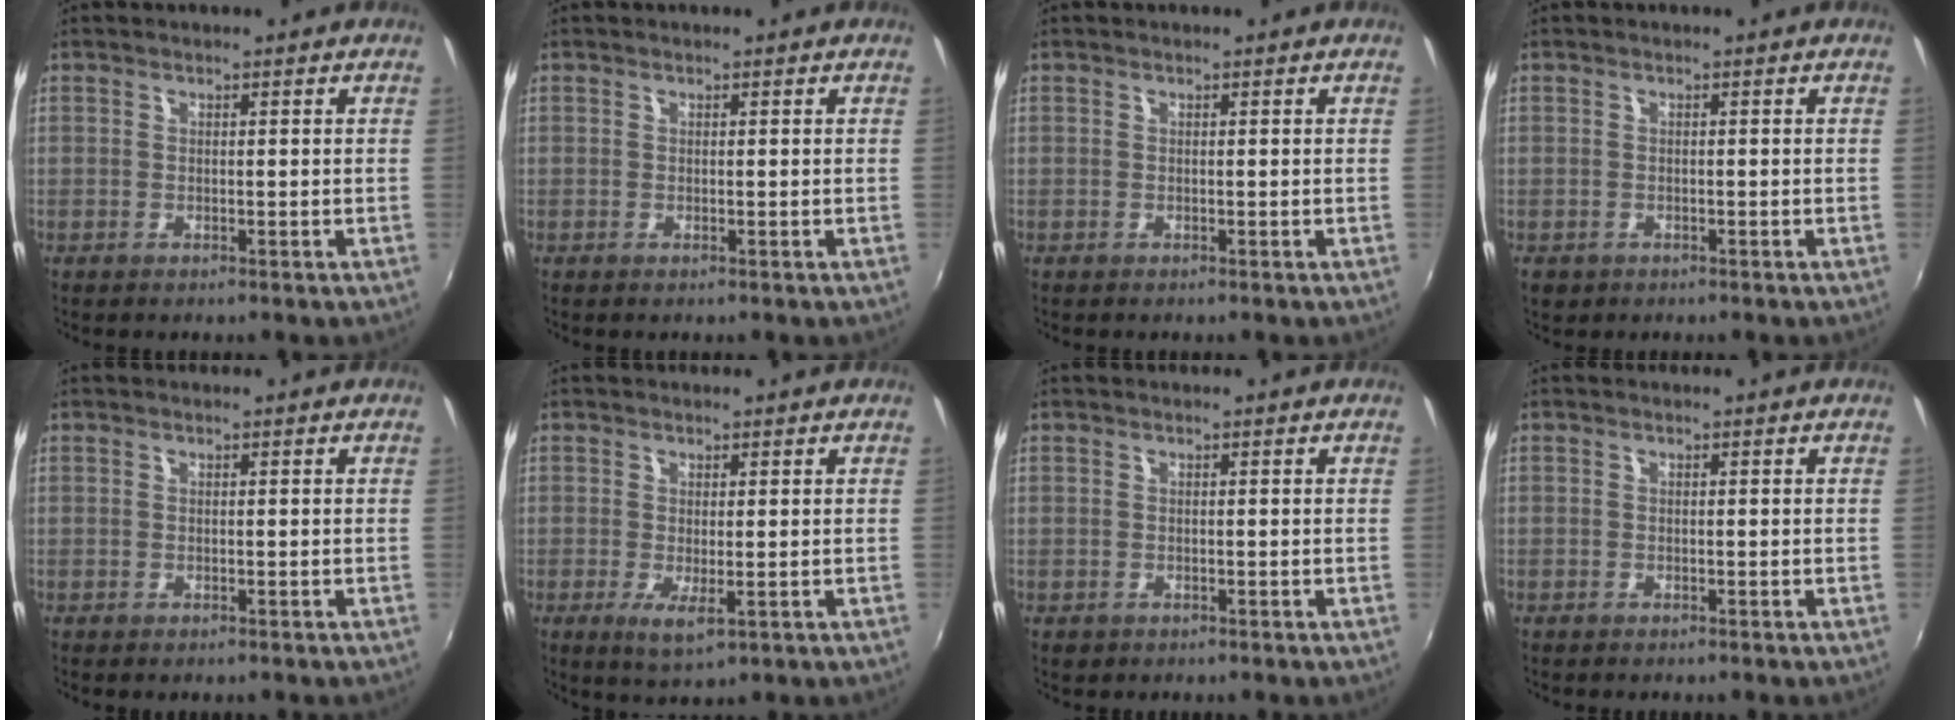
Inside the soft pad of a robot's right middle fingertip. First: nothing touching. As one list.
[{"total": 0.0}, {"total": 0.0}, {"total": 1.9, "force": [-0.8, 1.5, 0.8], "torque": [-0.018, -0.006, -0.012]}, {"total": 0.0}, {"total": 3.9, "force": [-0.9, 1.1, 3.6], "torque": [-0.066, -0.018, -0.012]}, {"total": 1.0, "force": [-0.5, 0.8, 0.3], "torque": [-0.007, -0.004, -0.008]}, {"total": 0.7, "force": [-0.6, 0.4, 0.0], "torque": [-0.002, 0.000, -0.011]}]